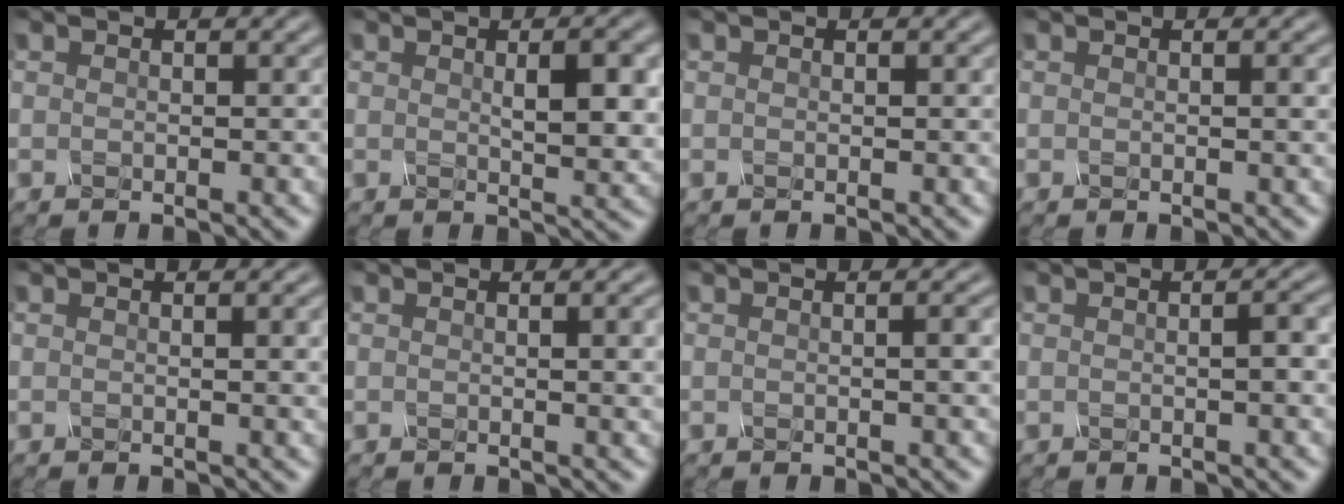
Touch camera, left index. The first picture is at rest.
{"total": 4.9, "force": [0.9, 1.4, 4.7], "torque": [-0.057, 0.005, 0.016]}
{"total": 0.0}
{"total": 1.0, "force": [0.0, 0.3, 1.0], "torque": [-0.010, 0.003, -0.002]}
{"total": 2.3, "force": [0.4, 0.8, 2.2], "torque": [-0.018, 0.004, 0.003]}
{"total": 3.3, "force": [0.5, 1.2, 3.0], "torque": [-0.021, 0.008, 0.005]}
{"total": 1.8, "force": [0.0, 0.5, 1.7], "torque": [-0.017, 0.005, -0.004]}
{"total": 2.2, "force": [0.0, 0.6, 2.1], "torque": [-0.023, 0.007, -0.002]}